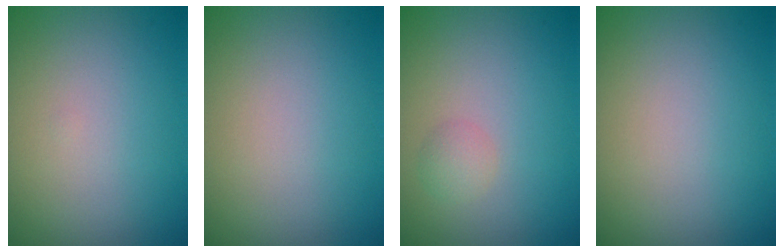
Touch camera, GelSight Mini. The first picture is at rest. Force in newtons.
{"total": 0.0}
{"total": 1.3, "press": 1.3, "slide": 0.0}
{"total": 0.0}